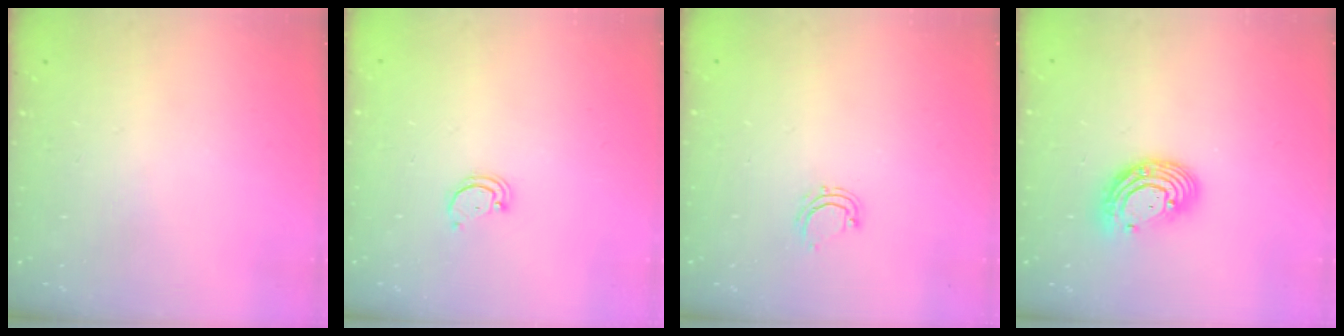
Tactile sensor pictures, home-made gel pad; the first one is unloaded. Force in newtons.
{"total": 1.6, "press": 1.6, "slide": 0.1}
{"total": 5.2, "press": 5.1, "slide": 1.0}
{"total": 10.5, "press": 10.4, "slide": 1.1}